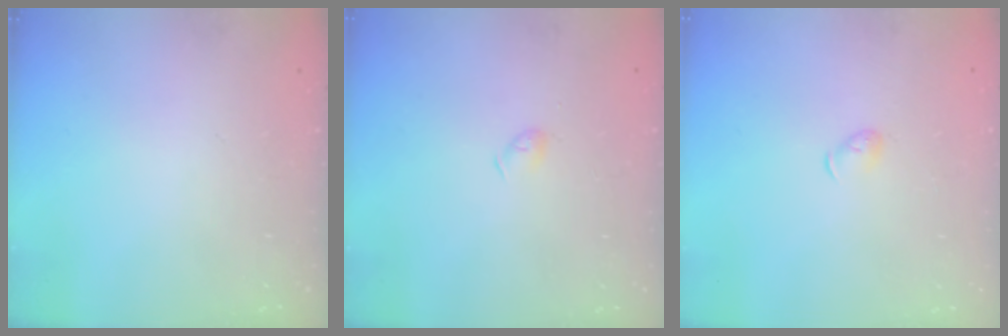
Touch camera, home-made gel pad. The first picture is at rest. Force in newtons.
{"total": 3.2, "press": 3.2, "slide": 0.6}
{"total": 3.9, "press": 3.8, "slide": 1.0}